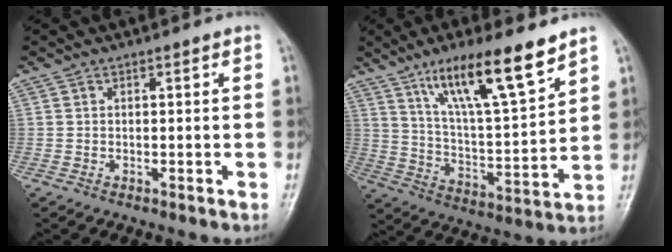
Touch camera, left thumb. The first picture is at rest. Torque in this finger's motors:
{"motor_torque": [1.18, 1.15, 1.47, -1.30, 0.35]}